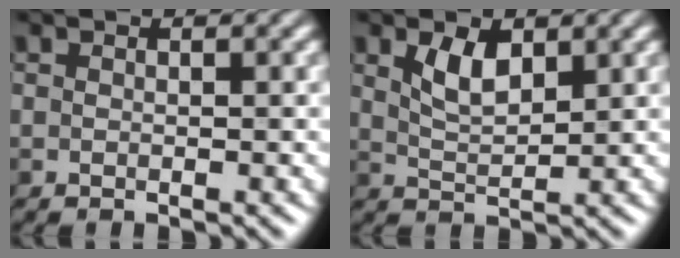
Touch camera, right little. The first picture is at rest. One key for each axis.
{"total": 2.8, "fx": 1.4, "fy": 1.3, "fz": 2.0, "tx": -0.043, "ty": -0.001, "tz": 0.030}